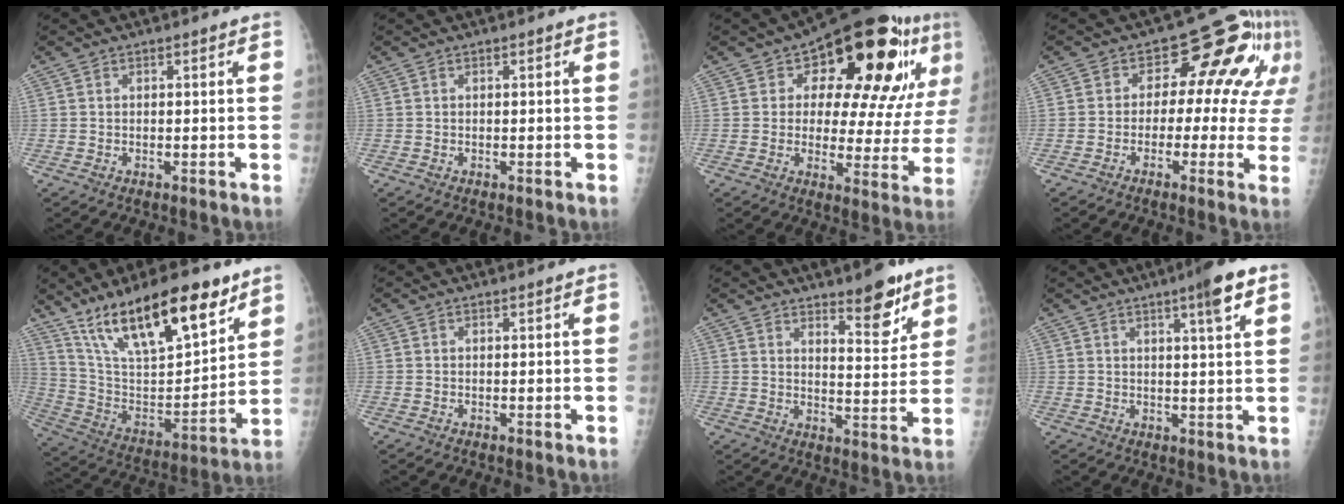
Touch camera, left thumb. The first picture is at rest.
{"total": 0.0}
{"total": 23.7, "force": [10.1, 10.8, 18.5], "torque": [-0.203, -0.013, 0.141]}
{"total": 14.5, "force": [3.5, 9.4, 10.5], "torque": [-0.062, 0.023, 0.030]}
{"total": 24.5, "force": [15.9, 8.3, 16.7], "torque": [-0.253, -0.046, 0.288]}
{"total": 0.0}
{"total": 8.7, "force": [6.1, 2.7, 5.5], "torque": [-0.054, -0.047, 0.091]}
{"total": 6.5, "force": [3.4, 0.5, 5.5], "torque": [-0.081, -0.011, 0.049]}